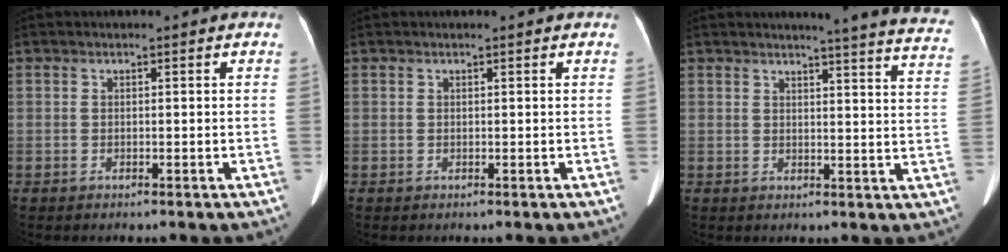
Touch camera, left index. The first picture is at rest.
{"total": 0.5, "force": [0.5, 0.0, 0.1], "torque": [-0.002, 0.003, 0.004]}
{"total": 17.3, "force": [16.2, -0.1, 6.1], "torque": [-0.068, -0.092, 0.160]}